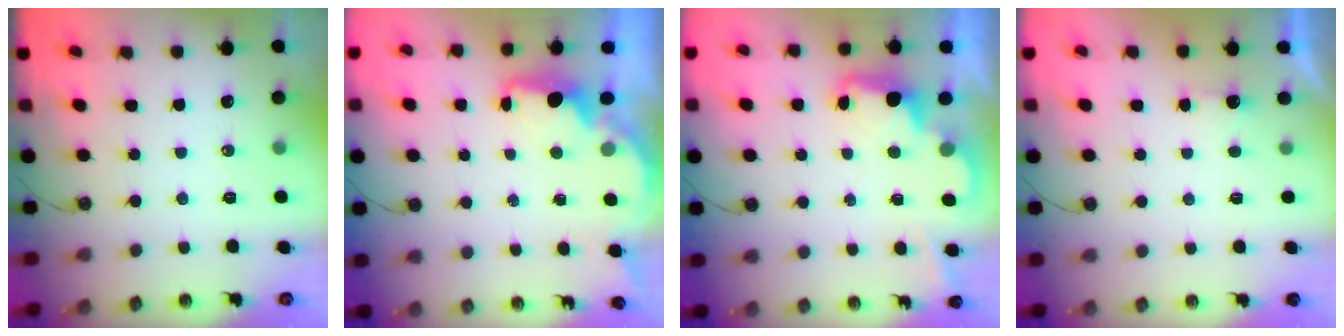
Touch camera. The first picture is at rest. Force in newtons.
{"total": 2.1, "press": 2.0, "slide": 0.6}
{"total": 2.5, "press": 2.5, "slide": 0.6}
{"total": 1.0, "press": 0.7, "slide": 0.7}